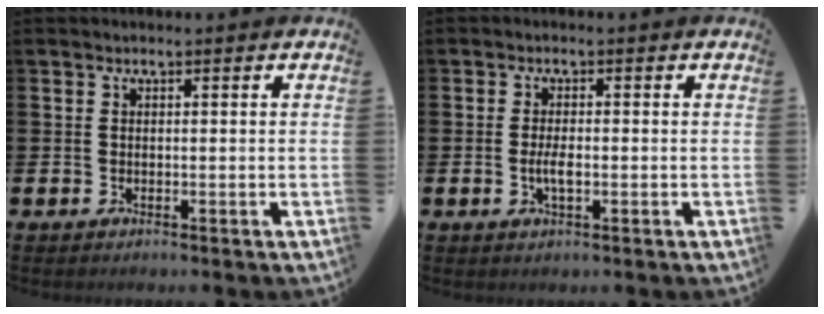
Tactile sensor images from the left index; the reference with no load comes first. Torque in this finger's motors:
{"motor_torque": [0.50, 0.25, 0.06, 0.10]}